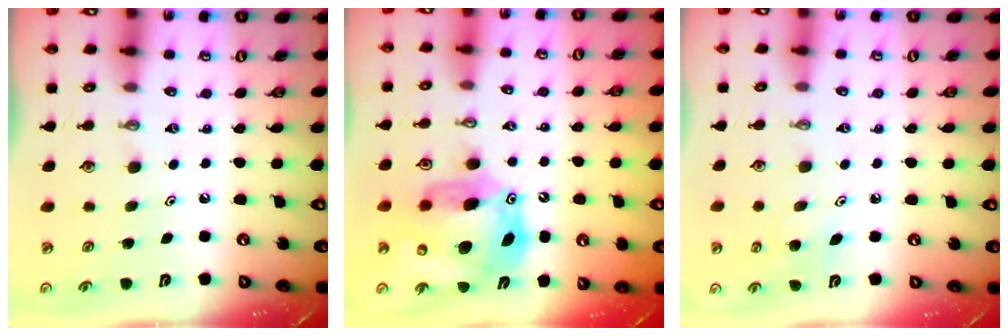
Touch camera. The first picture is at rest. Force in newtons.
{"total": 18.0, "press": 17.8, "slide": 2.2}
{"total": 4.8, "press": 4.7, "slide": 0.5}